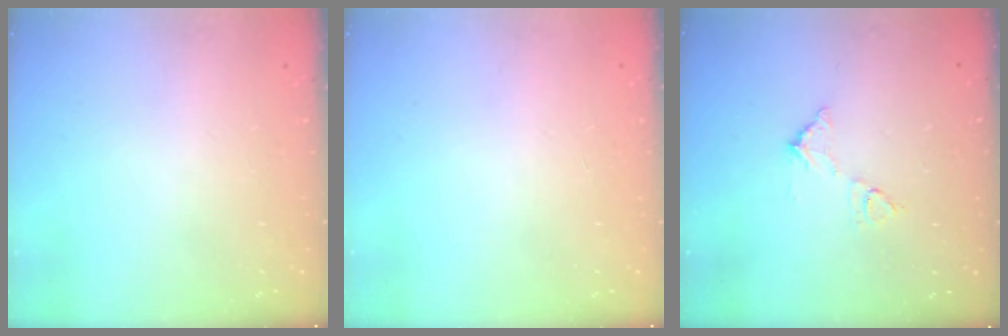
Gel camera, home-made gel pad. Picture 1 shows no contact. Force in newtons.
{"total": 0.0}
{"total": 7.3, "press": 7.3, "slide": 0.3}